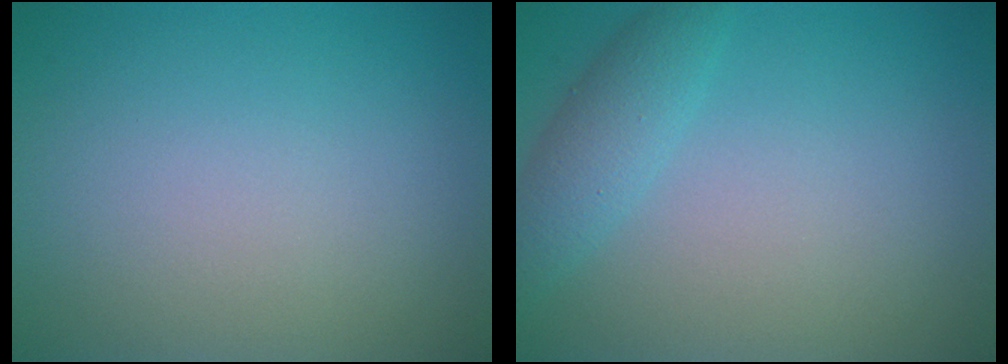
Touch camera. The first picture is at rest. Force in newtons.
{"total": 2.6, "press": 2.6, "slide": 0.1}